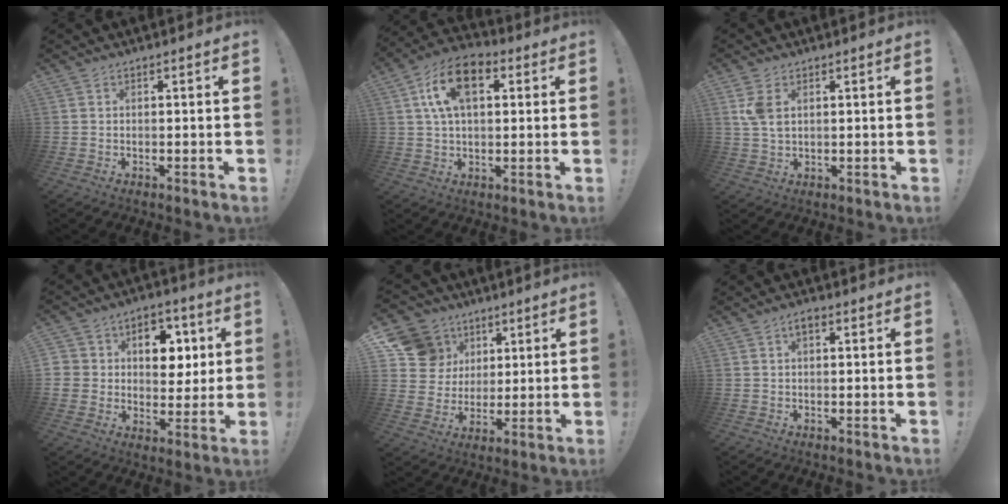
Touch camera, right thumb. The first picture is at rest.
{"total": 13.7, "force": [4.4, 7.6, 10.4], "torque": [-0.187, 0.012, 0.084]}
{"total": 5.0, "force": [1.8, 2.9, 3.7], "torque": [-0.067, 0.001, 0.034]}
{"total": 11.1, "force": [2.2, 9.5, 5.3], "torque": [-0.062, -0.012, 0.047]}
{"total": 13.6, "force": [5.5, 11.8, 3.9], "torque": [-0.059, -0.018, 0.121]}
{"total": 2.1, "force": [0.8, 1.1, 1.7], "torque": [-0.033, 0.006, 0.012]}